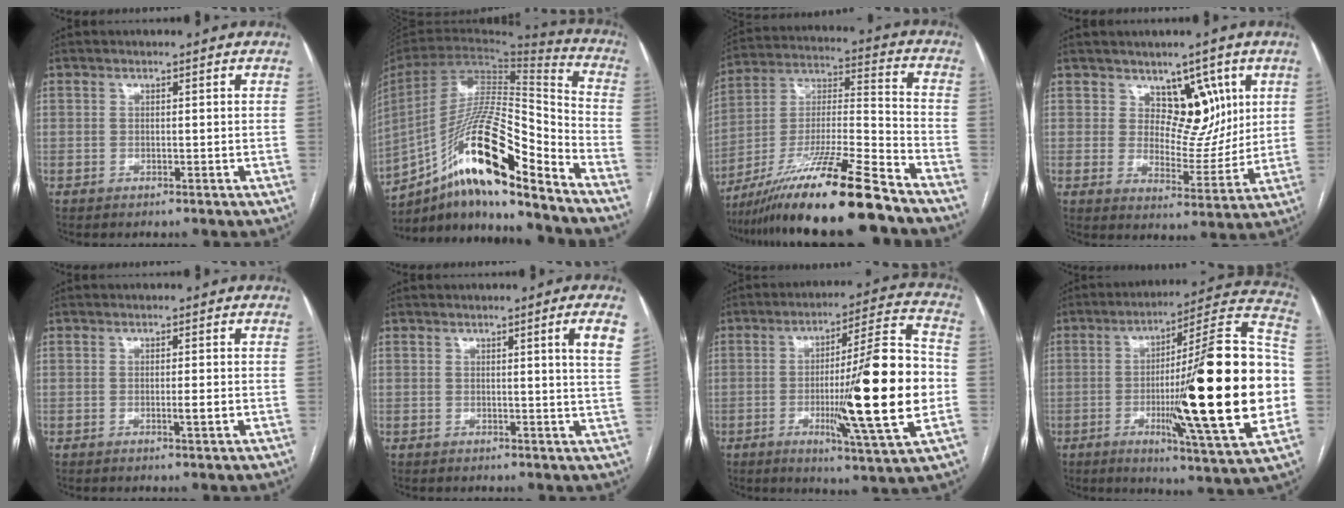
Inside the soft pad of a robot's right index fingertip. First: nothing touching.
{"total": 22.0, "force": [-14.2, 2.8, 16.5], "torque": [-0.299, 0.001, -0.249]}
{"total": 20.1, "force": [-15.3, -0.3, 13.0], "torque": [-0.254, -0.026, -0.276]}
{"total": 7.8, "force": [3.9, 4.9, 4.6], "torque": [-0.051, -0.002, 0.066]}
{"total": 1.8, "force": [-0.4, -0.1, 1.7], "torque": [-0.027, -0.003, -0.007]}
{"total": 4.4, "force": [1.8, -0.9, 3.9], "torque": [-0.053, -0.012, 0.017]}
{"total": 20.3, "force": [-3.1, 0.2, 20.1], "torque": [-0.306, -0.009, -0.051]}
{"total": 28.5, "force": [-3.5, 1.1, 28.3], "torque": [-0.368, -0.001, -0.063]}